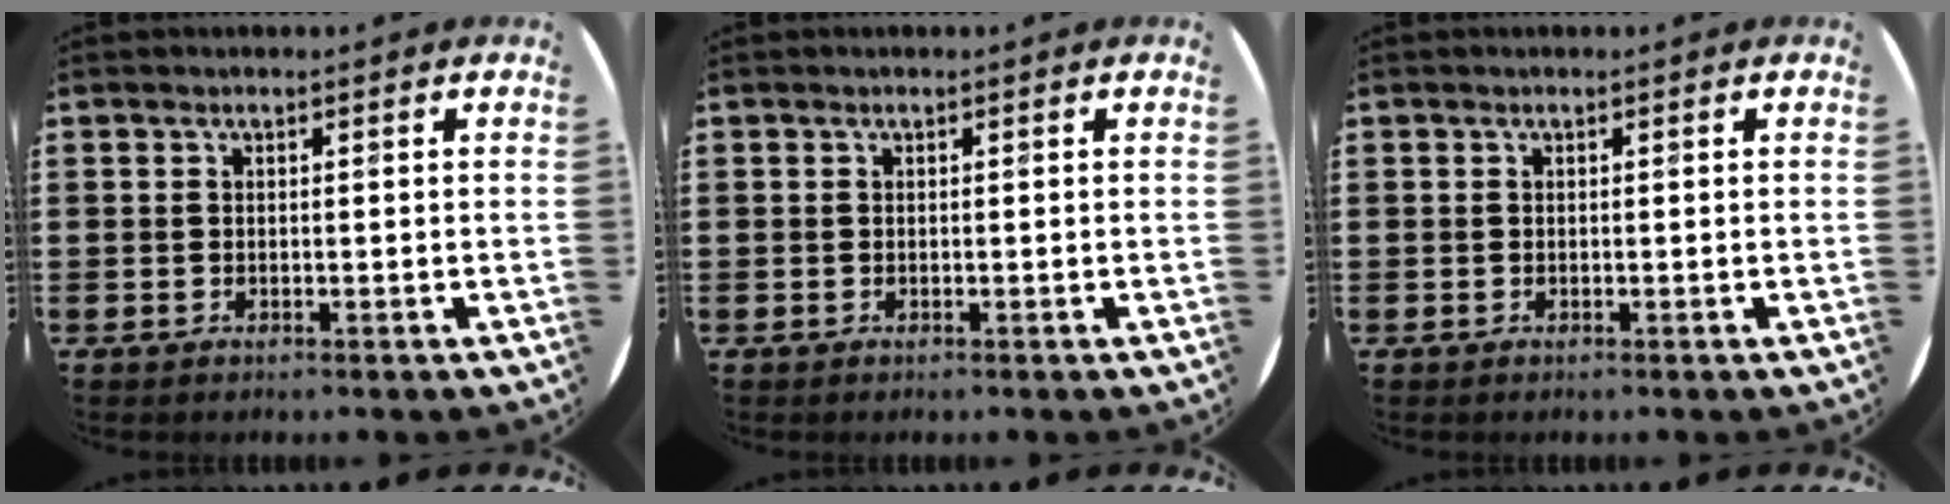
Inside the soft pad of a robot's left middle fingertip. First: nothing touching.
{"total": 0.0}
{"total": 0.0}